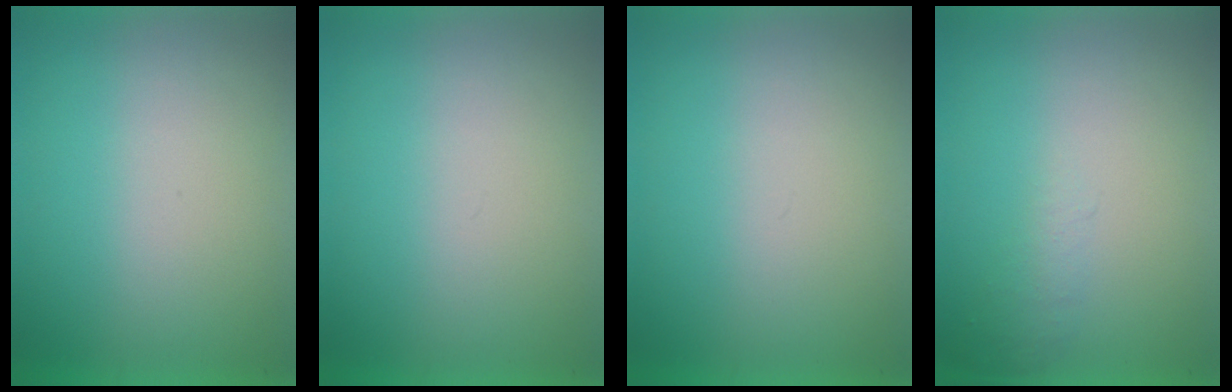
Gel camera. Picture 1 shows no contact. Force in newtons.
{"total": 0.0}
{"total": 0.0}
{"total": 1.1}